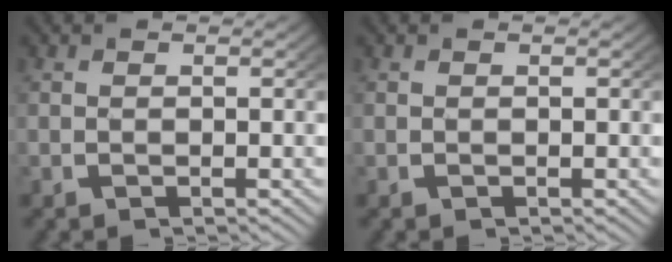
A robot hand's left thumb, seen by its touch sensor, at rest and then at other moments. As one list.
[{"total": 0.0}]